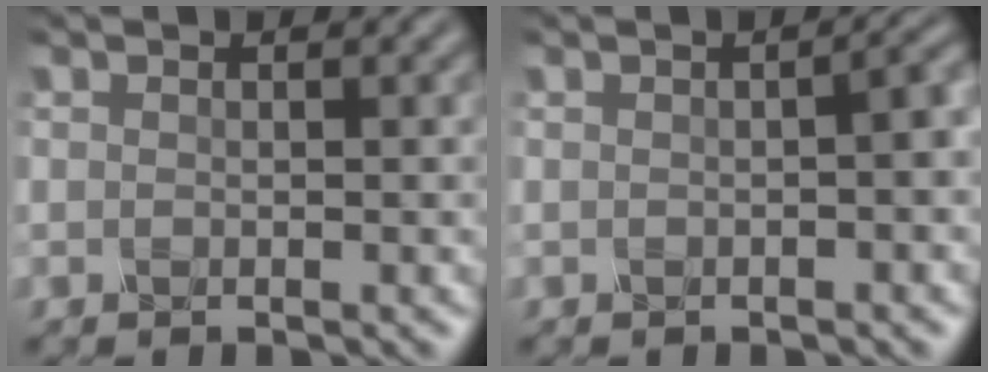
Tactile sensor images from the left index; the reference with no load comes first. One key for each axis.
{"total": 2.5, "fx": -0.2, "fy": 0.8, "fz": 2.4, "tx": -0.020, "ty": 0.011, "tz": 0.004}